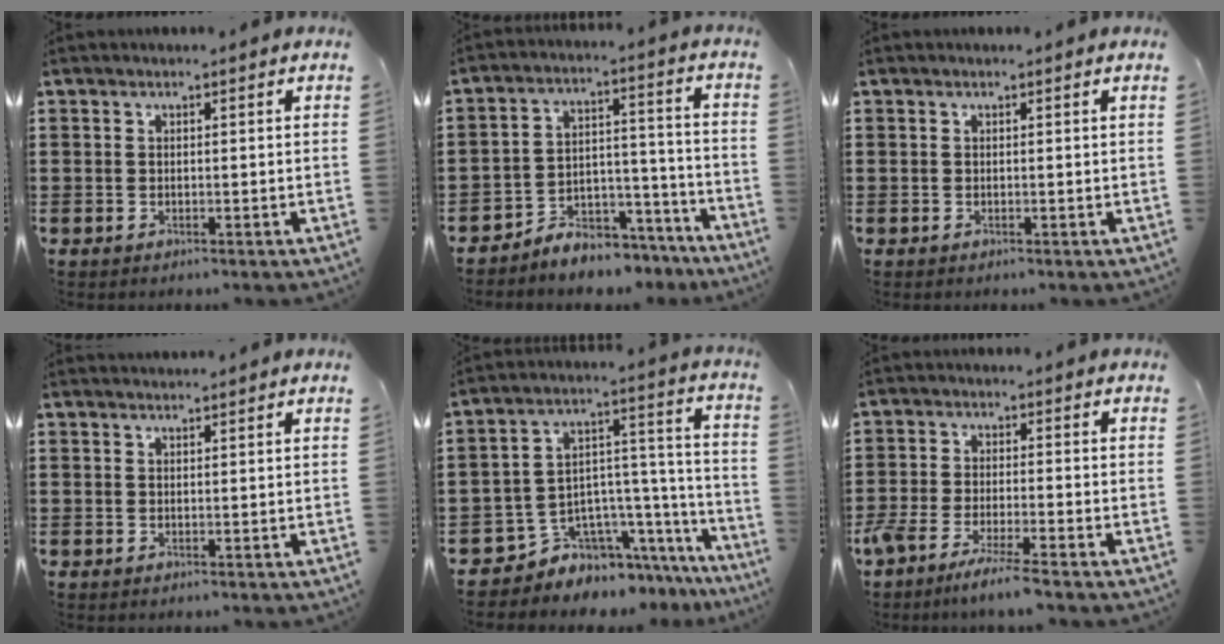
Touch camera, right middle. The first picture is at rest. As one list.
[{"total": 5.8, "force": [-5.6, 1.6, 0.5], "torque": [-0.006, 0.017, -0.111]}, {"total": 0.0}, {"total": 1.1, "force": [1.1, -0.1, 0.0], "torque": [-0.002, -0.003, 0.021]}, {"total": 5.9, "force": [-4.7, 3.5, 0.3], "torque": [-0.016, -0.009, -0.086]}, {"total": 5.0, "force": [-4.2, -0.3, 2.6], "torque": [-0.071, -0.024, -0.085]}]